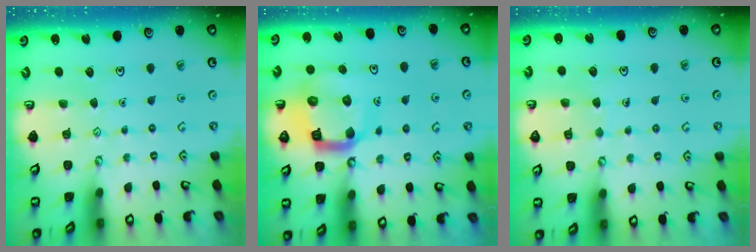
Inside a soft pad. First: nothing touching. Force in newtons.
{"total": 14.3, "press": 14.2, "slide": 1.8}
{"total": 4.7, "press": 4.7, "slide": 0.3}